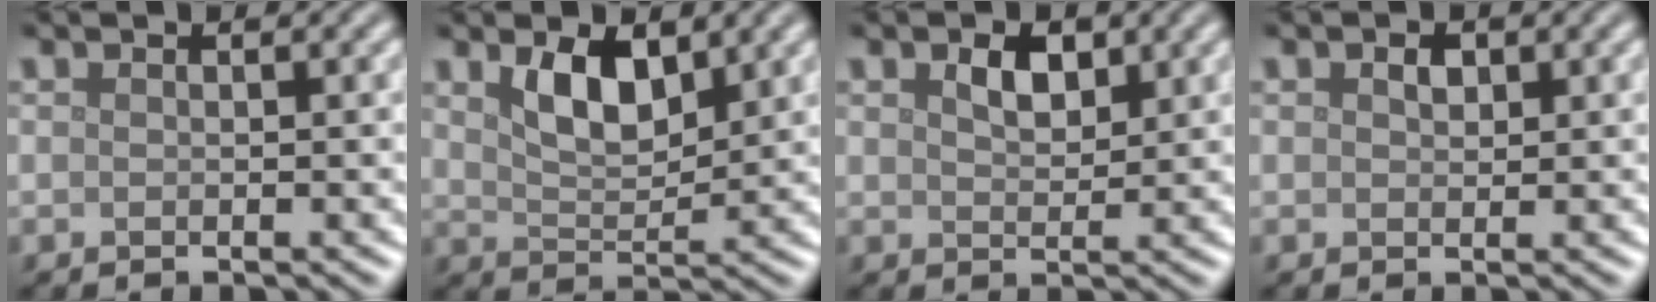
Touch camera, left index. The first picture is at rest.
{"total": 3.9, "force": [2.1, 1.8, 2.8], "torque": [-0.056, -0.003, 0.040]}
{"total": 2.2, "force": [1.1, 1.2, 1.4], "torque": [-0.028, 0.002, 0.021]}
{"total": 1.1, "force": [0.5, 0.8, 0.7], "torque": [-0.010, -0.001, 0.006]}